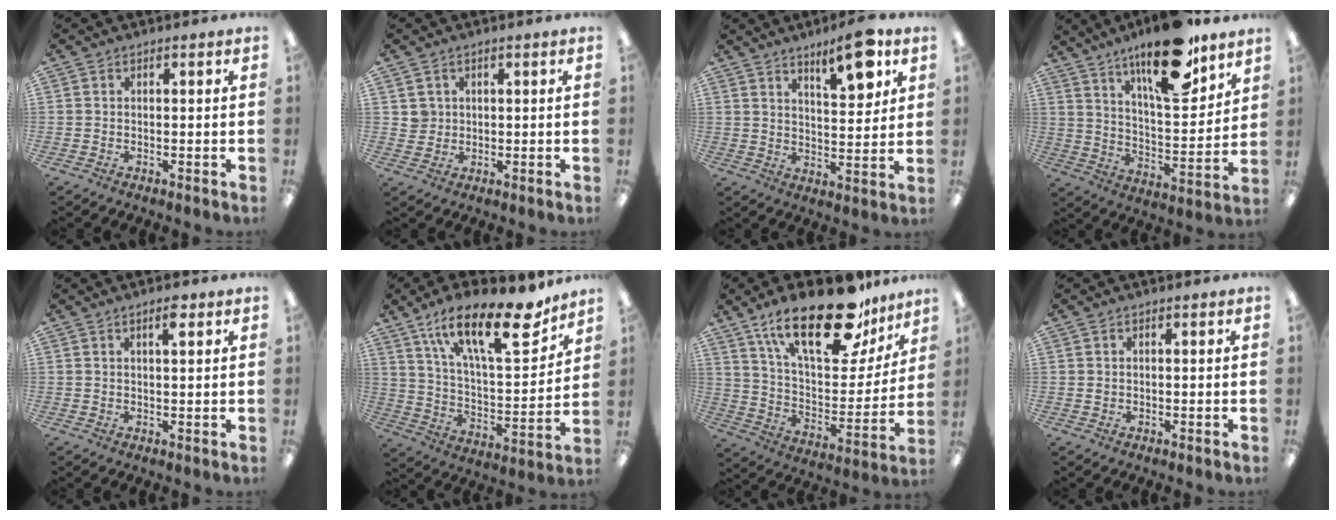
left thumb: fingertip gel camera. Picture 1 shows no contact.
{"total": 2.8, "force": [1.3, 2.5, 0.2], "torque": [-0.003, 0.001, 0.022]}
{"total": 11.3, "force": [7.3, 3.4, 8.0], "torque": [-0.104, -0.041, 0.116]}
{"total": 19.6, "force": [14.0, 6.3, 12.1], "torque": [-0.189, -0.082, 0.230]}
{"total": 3.5, "force": [2.1, 0.8, 2.7], "torque": [-0.042, -0.003, 0.032]}
{"total": 23.1, "force": [15.3, 7.5, 15.6], "torque": [-0.246, -0.091, 0.256]}
{"total": 26.3, "force": [17.7, 10.2, 16.6], "torque": [-0.260, -0.105, 0.300]}
{"total": 0.7, "force": [0.4, 0.5, 0.3], "torque": [-0.007, 0.003, 0.006]}